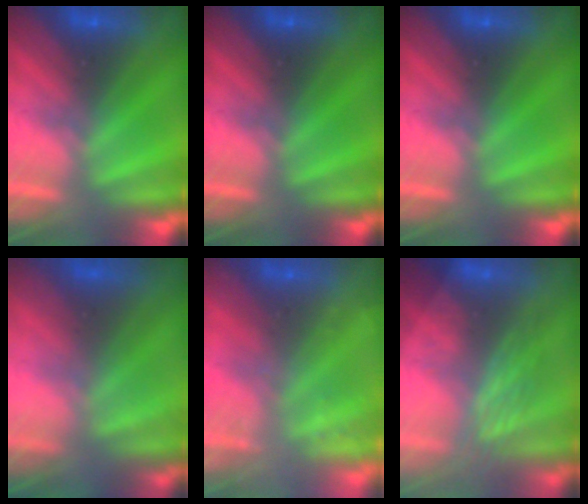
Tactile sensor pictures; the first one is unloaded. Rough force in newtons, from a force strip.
{"total": 0.0}
{"total": 0.0}
{"total": 5.8}
{"total": 2.4}
{"total": 3.0}